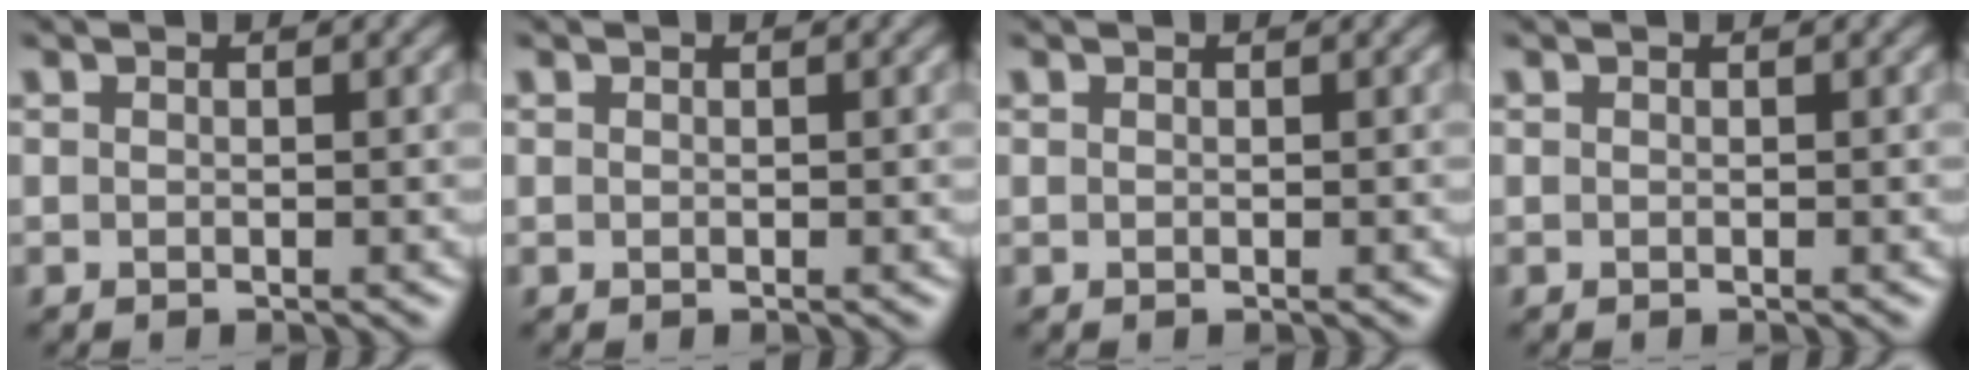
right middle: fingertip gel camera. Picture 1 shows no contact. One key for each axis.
{"total": 0.0}
{"total": 0.0}
{"total": 0.0}